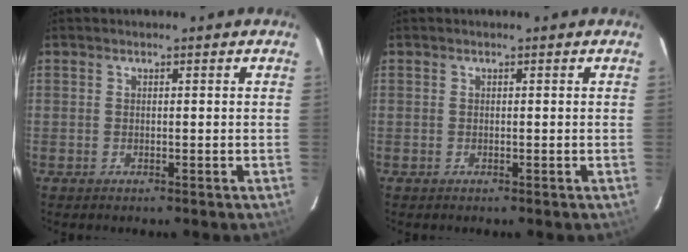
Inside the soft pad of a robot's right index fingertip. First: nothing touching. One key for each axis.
{"total": 0.0}